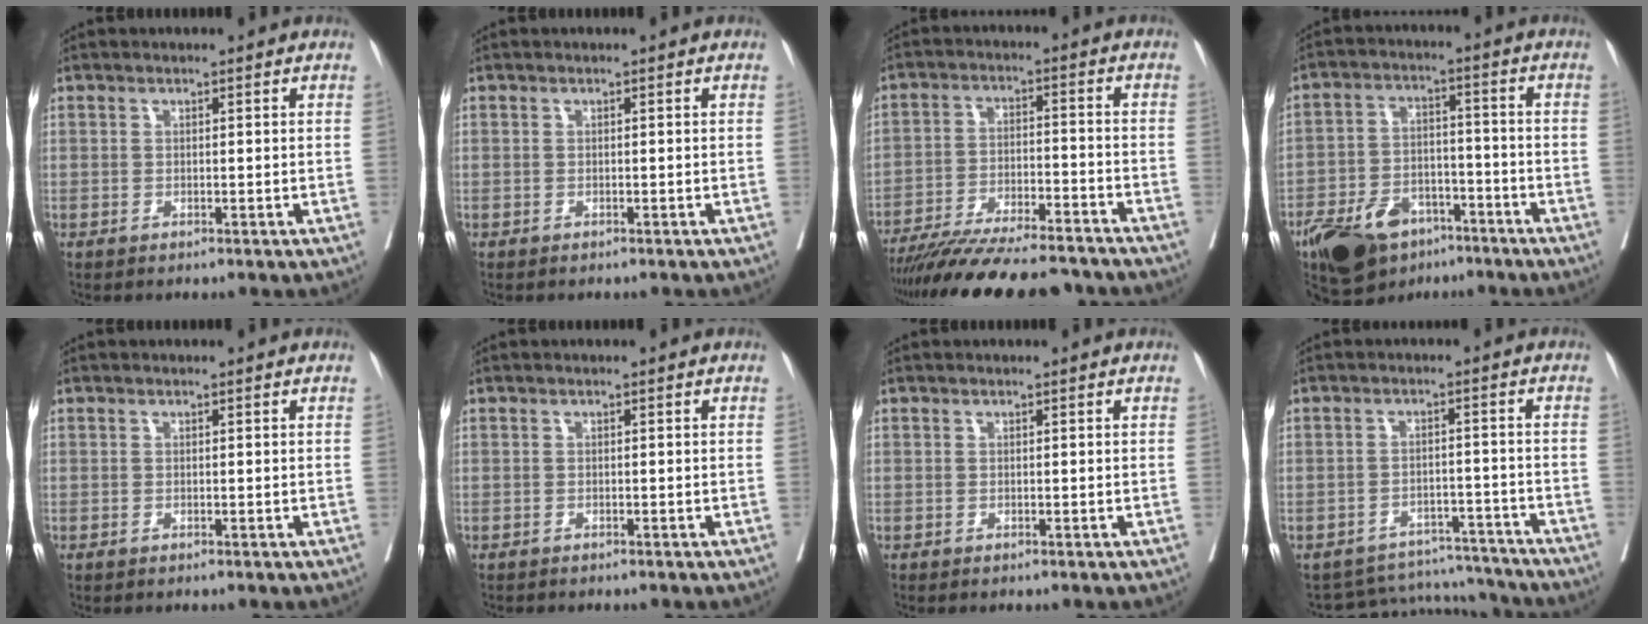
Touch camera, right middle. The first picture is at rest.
{"total": 0.0}
{"total": 19.2, "force": [-17.1, 2.5, 8.4], "torque": [-0.138, -0.012, -0.255]}
{"total": 14.8, "force": [-9.8, 7.9, 7.8], "torque": [-0.143, -0.001, -0.162]}
{"total": 0.0}
{"total": 0.6, "force": [-0.4, 0.0, 0.4], "torque": [-0.013, -0.002, -0.006]}
{"total": 0.0}
{"total": 8.5, "force": [-8.3, 1.6, -1.3], "torque": [0.020, 0.033, -0.109]}